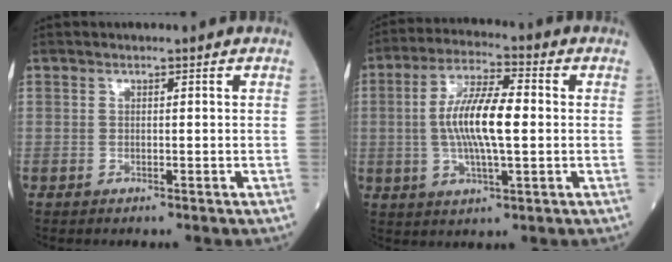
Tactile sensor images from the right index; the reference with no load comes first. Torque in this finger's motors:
{"motor_torque": [1.73, 0.15, 0.89, 0.21]}